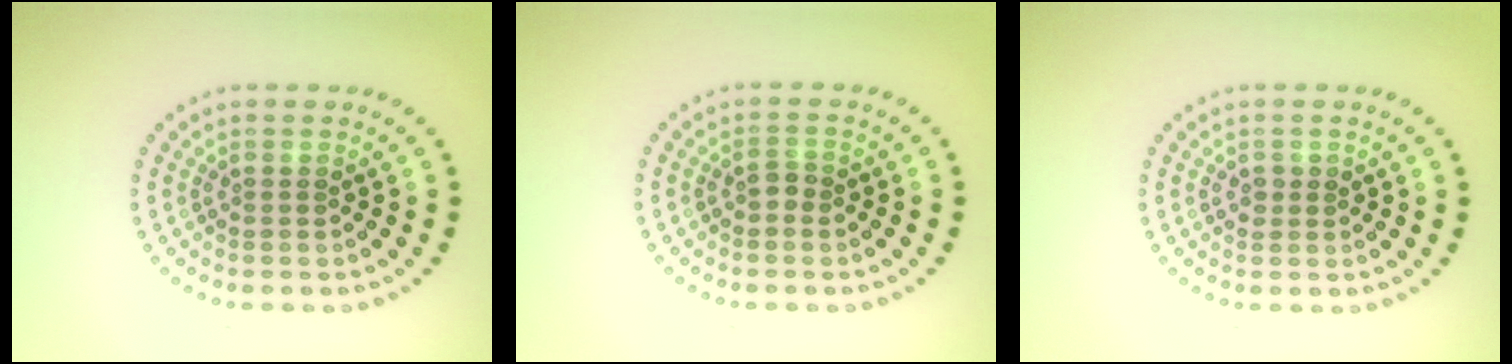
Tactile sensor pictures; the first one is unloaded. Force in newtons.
{"total": 0.8, "press": 0.8, "slide": 0.2}
{"total": 0.9, "press": 0.9, "slide": 0.3}